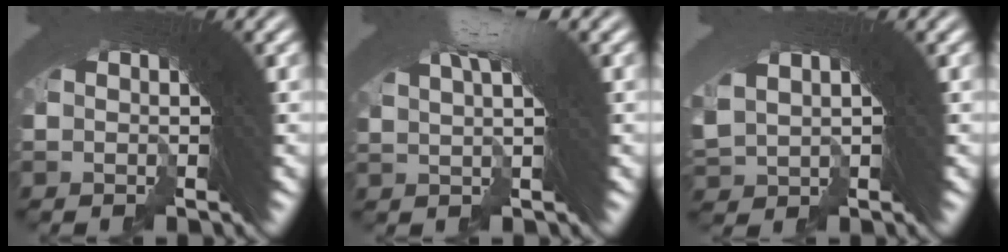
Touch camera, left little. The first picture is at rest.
{"total": 3.5, "force": [1.9, -0.4, 2.9], "torque": [-0.024, 0.018, 0.030]}
{"total": 1.1, "force": [0.4, 0.6, 0.8], "torque": [-0.004, 0.004, 0.019]}